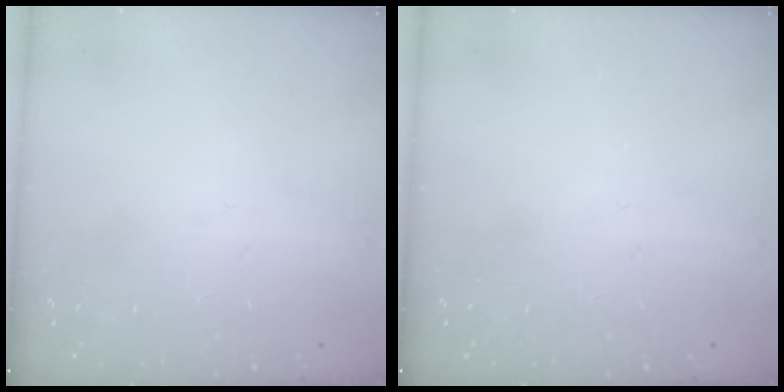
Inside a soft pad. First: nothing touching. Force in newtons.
{"total": 0.0}